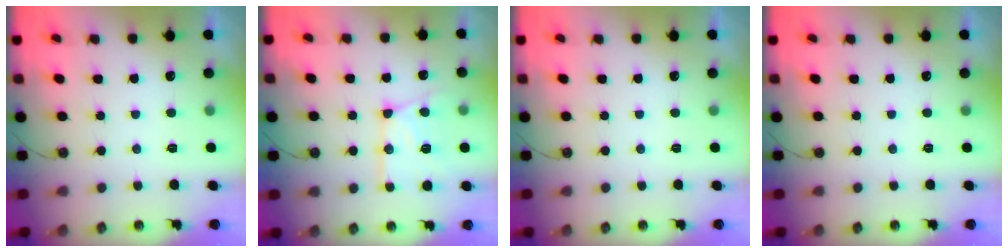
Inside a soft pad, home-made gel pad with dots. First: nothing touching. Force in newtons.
{"total": 14.9, "press": 14.8, "slide": 1.2}
{"total": 0.0}
{"total": 0.0}